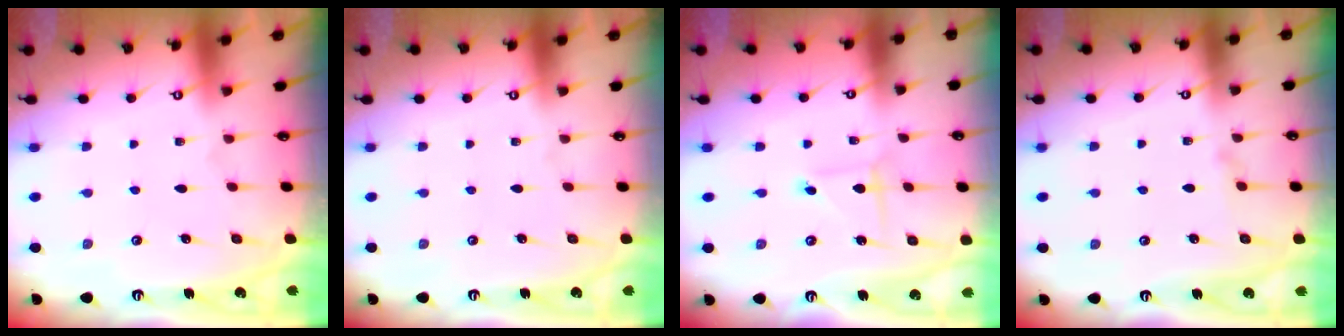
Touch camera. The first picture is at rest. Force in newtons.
{"total": 0.0}
{"total": 1.5, "press": 1.5, "slide": 0.1}
{"total": 0.0}